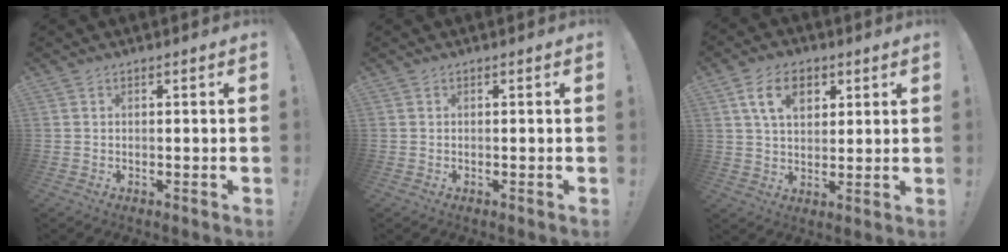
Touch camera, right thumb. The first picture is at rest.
{"total": 0.0}
{"total": 10.8, "force": [4.6, 6.8, 6.9], "torque": [-0.114, 0.007, 0.086]}